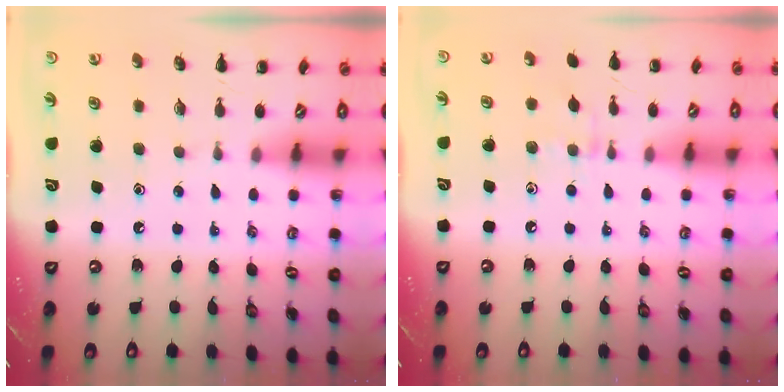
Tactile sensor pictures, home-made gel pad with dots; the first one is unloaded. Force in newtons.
{"total": 5.8, "press": 5.4, "slide": 1.9}